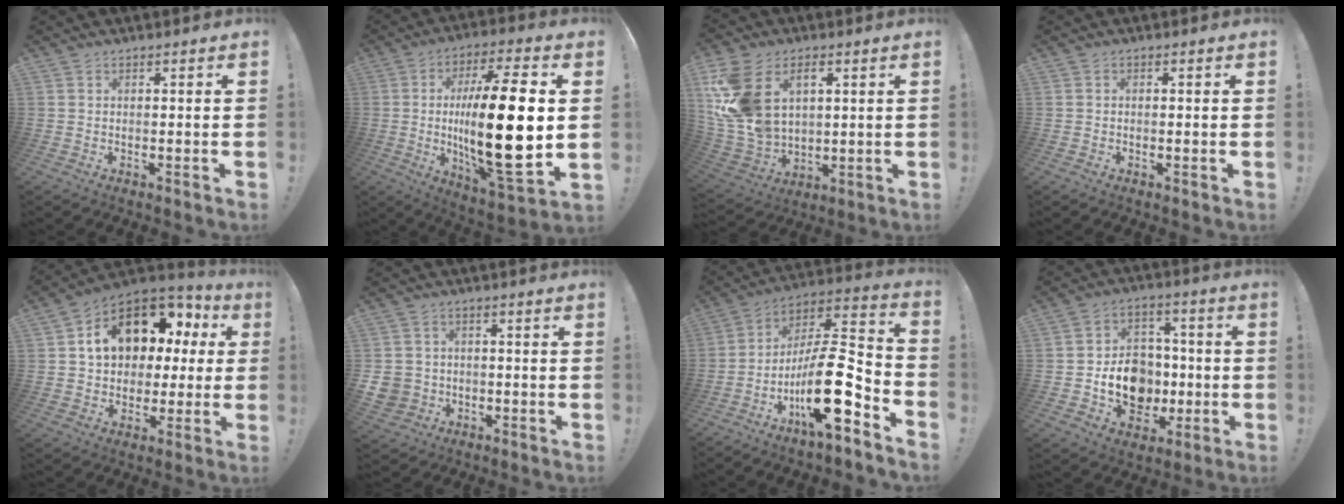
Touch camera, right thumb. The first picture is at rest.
{"total": 26.0, "force": [0.5, 7.9, 24.8], "torque": [-0.437, -0.009, 0.005]}
{"total": 17.1, "force": [6.1, 11.8, 10.8], "torque": [-0.233, -0.028, 0.117]}
{"total": 0.6, "force": [-0.2, 0.3, 0.5], "torque": [-0.001, -0.001, -0.005]}
{"total": 15.5, "force": [6.0, 11.3, 8.8], "torque": [-0.130, -0.028, 0.121]}
{"total": 6.3, "force": [-1.1, 5.9, 2.0], "torque": [-0.041, 0.010, -0.018]}
{"total": 20.2, "force": [-7.7, 6.0, 17.6], "torque": [-0.316, 0.033, -0.129]}
{"total": 13.9, "force": [-2.8, 11.5, 7.1], "torque": [-0.102, 0.026, -0.039]}